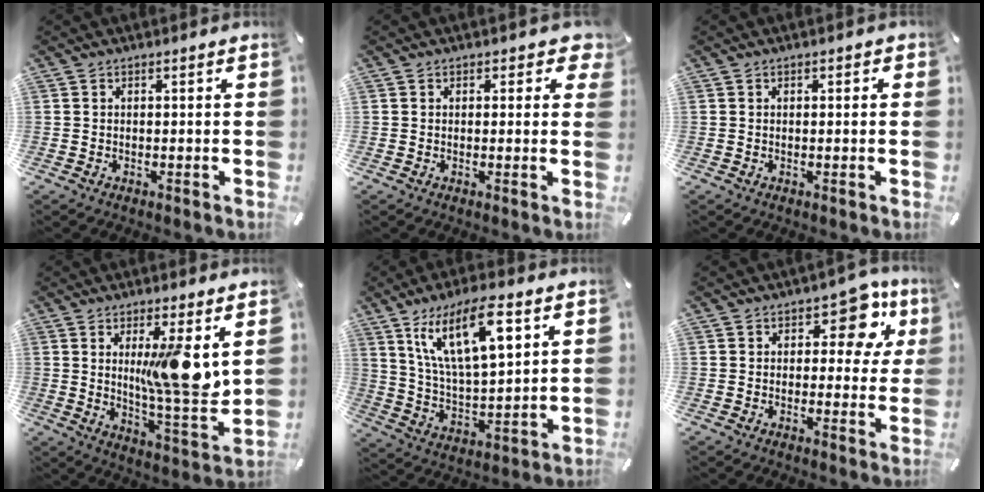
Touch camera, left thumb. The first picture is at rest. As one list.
[{"total": 2.8, "force": [1.0, 1.9, 1.8], "torque": [-0.007, -0.004, 0.010]}, {"total": 0.5, "force": [-0.1, 0.5, 0.1], "torque": [-0.002, 0.005, -0.003]}, {"total": 14.1, "force": [4.1, 2.8, 13.2], "torque": [-0.198, -0.037, 0.060]}, {"total": 17.4, "force": [9.6, 6.6, 12.9], "torque": [-0.259, -0.021, 0.159]}, {"total": 10.9, "force": [4.4, 6.0, 7.9], "torque": [-0.095, -0.014, 0.070]}]